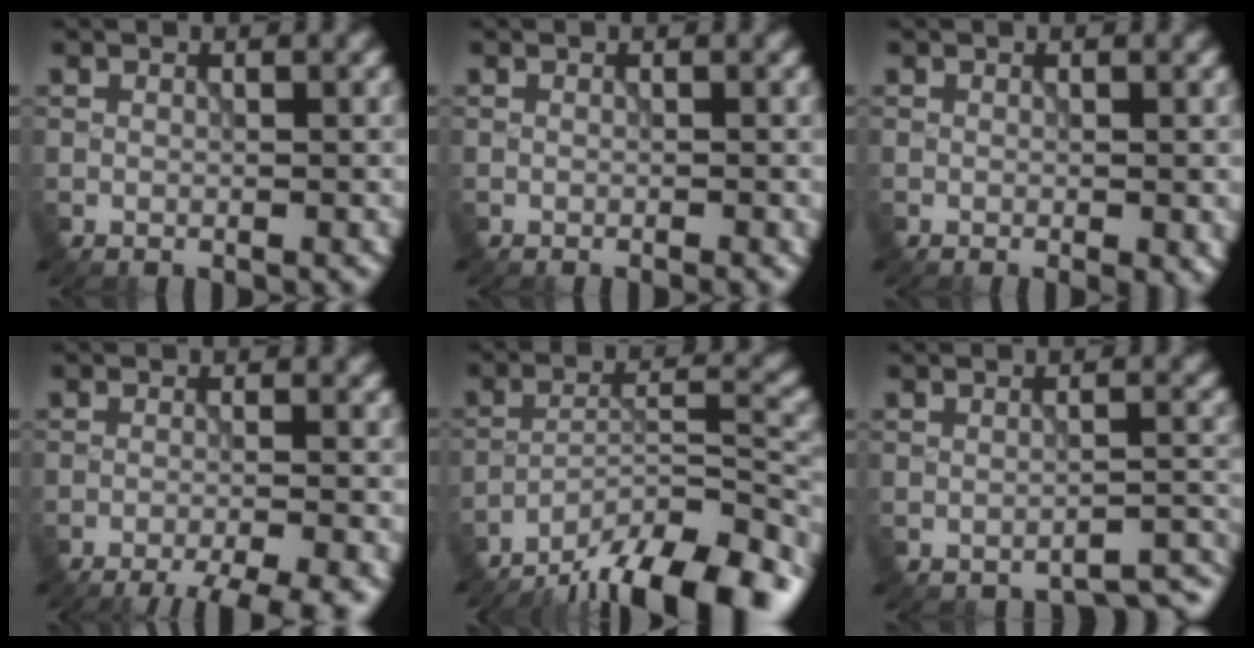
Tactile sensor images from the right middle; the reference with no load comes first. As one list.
[{"total": 0.5, "force": [-0.3, 0.0, 0.4], "torque": [-0.006, -0.002, -0.006]}, {"total": 1.4, "force": [-0.5, 0.3, 1.3], "torque": [-0.019, -0.005, -0.006]}, {"total": 7.6, "force": [-6.3, 1.5, 4.1], "torque": [-0.052, -0.012, -0.085]}, {"total": 14.8, "force": [-12.2, 3.6, 7.6], "torque": [-0.128, 0.002, -0.184]}, {"total": 2.0, "force": [-1.9, 0.2, 0.6], "torque": [-0.001, 0.001, -0.030]}]